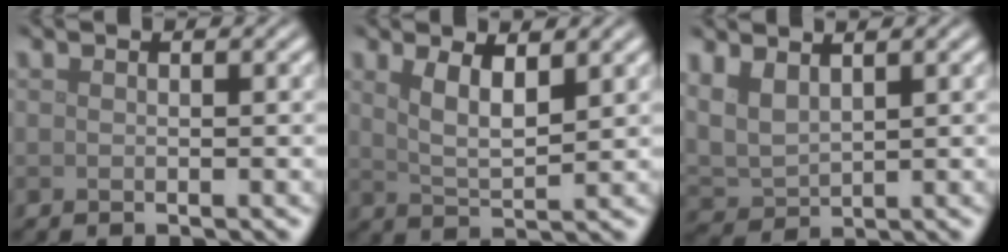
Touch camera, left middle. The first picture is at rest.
{"total": 3.3, "force": [1.7, 1.0, 2.7], "torque": [-0.055, -0.007, 0.036]}
{"total": 3.3, "force": [1.9, 1.7, 2.1], "torque": [-0.054, -0.001, 0.042]}